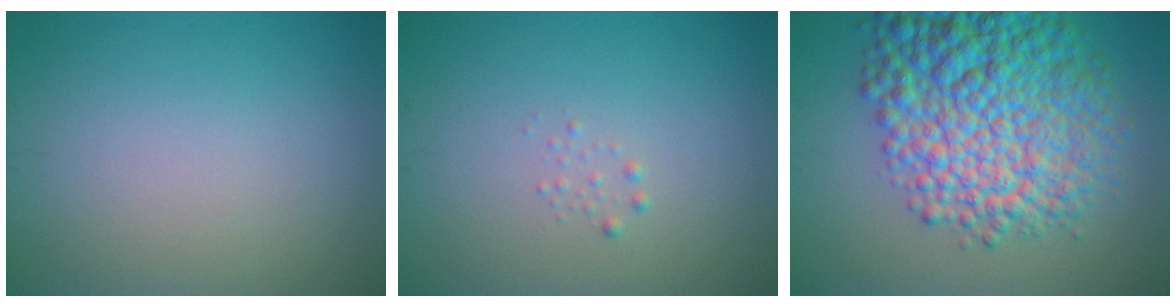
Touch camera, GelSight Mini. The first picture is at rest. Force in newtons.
{"total": 0.6, "press": 0.6, "slide": 0.0}
{"total": 12.2, "press": 12.2, "slide": 0.3}